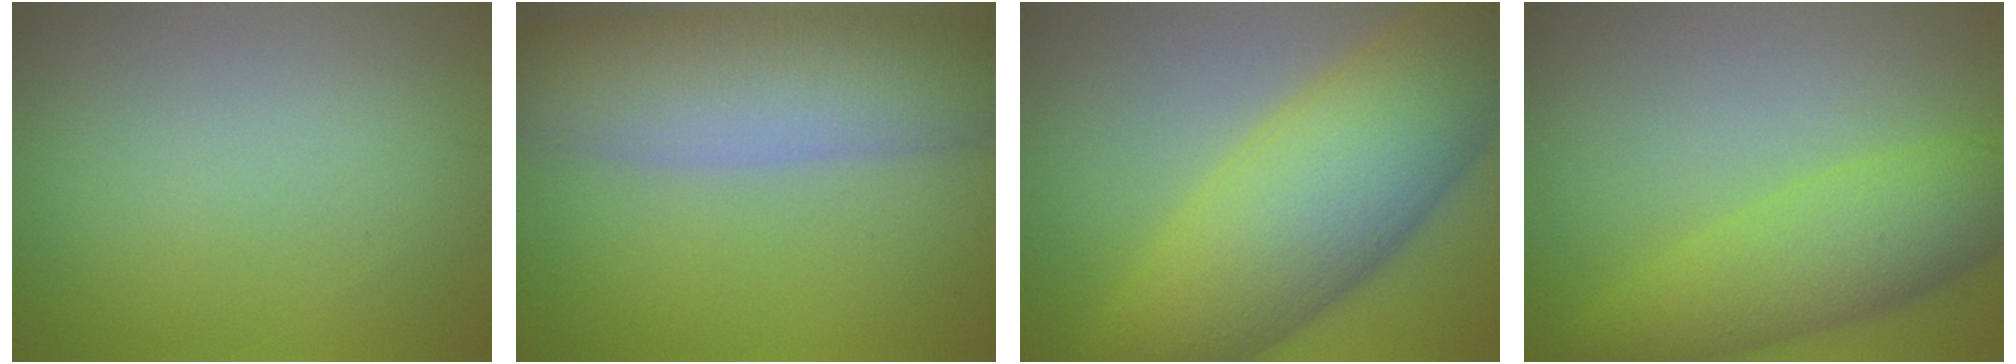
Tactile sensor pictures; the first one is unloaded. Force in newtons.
{"total": 8.9, "press": 8.8, "slide": 0.6}
{"total": 11.3, "press": 11.3, "slide": 0.4}
{"total": 5.6, "press": 5.6, "slide": 0.2}